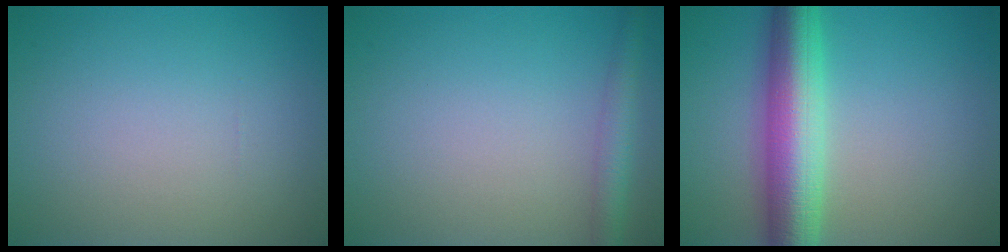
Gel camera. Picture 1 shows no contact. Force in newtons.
{"total": 2.6, "press": 2.6, "slide": 0.0}
{"total": 7.9, "press": 7.8, "slide": 0.2}